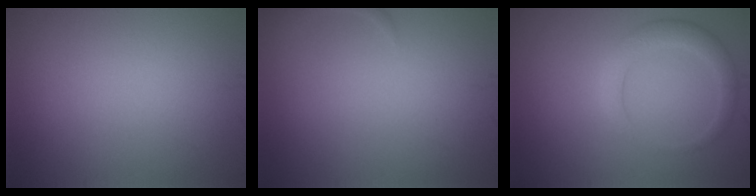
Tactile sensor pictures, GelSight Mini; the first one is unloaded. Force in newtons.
{"total": 1.0, "press": 1.0, "slide": 0.1}
{"total": 2.8, "press": 2.8, "slide": 0.3}